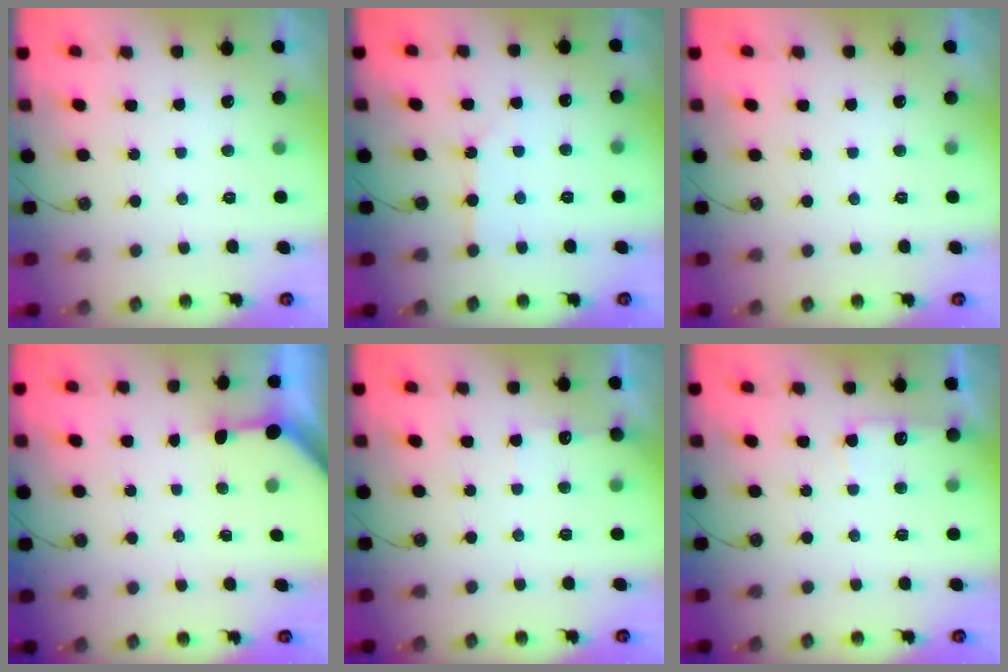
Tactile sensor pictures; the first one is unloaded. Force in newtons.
{"total": 2.8, "press": 2.7, "slide": 0.4}
{"total": 0.0}
{"total": 3.2, "press": 3.1, "slide": 0.3}
{"total": 3.8, "press": 3.8, "slide": 0.4}
{"total": 7.1, "press": 7.1, "slide": 0.8}